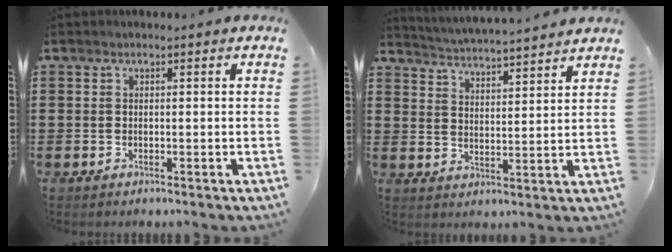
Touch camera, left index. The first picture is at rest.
{"total": 3.9, "force": [3.8, -0.6, 0.1], "torque": [-0.022, -0.031, 0.063]}